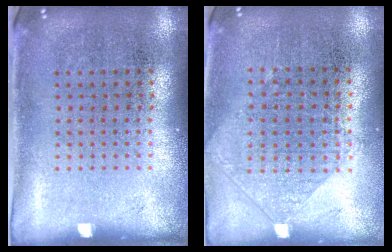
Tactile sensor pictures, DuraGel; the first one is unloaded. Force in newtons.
{"total": 1.0, "press": 0.9, "slide": 0.4}